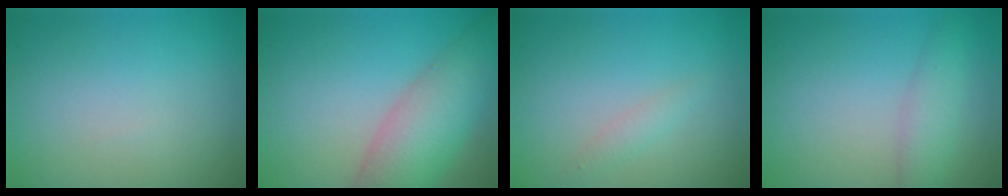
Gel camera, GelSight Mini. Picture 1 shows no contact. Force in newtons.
{"total": 7.0, "press": 7.0, "slide": 0.3}
{"total": 1.1, "press": 1.1, "slide": 0.1}
{"total": 2.5, "press": 2.5, "slide": 0.0}